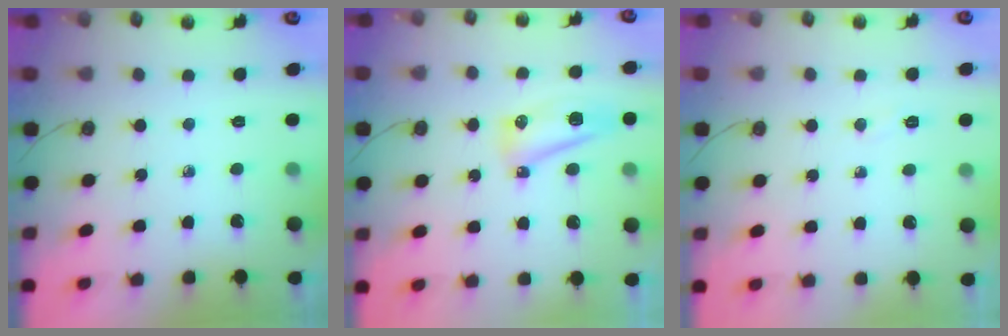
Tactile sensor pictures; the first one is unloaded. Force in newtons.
{"total": 8.4, "press": 5.3, "slide": 6.5}
{"total": 3.3, "press": 3.2, "slide": 0.4}